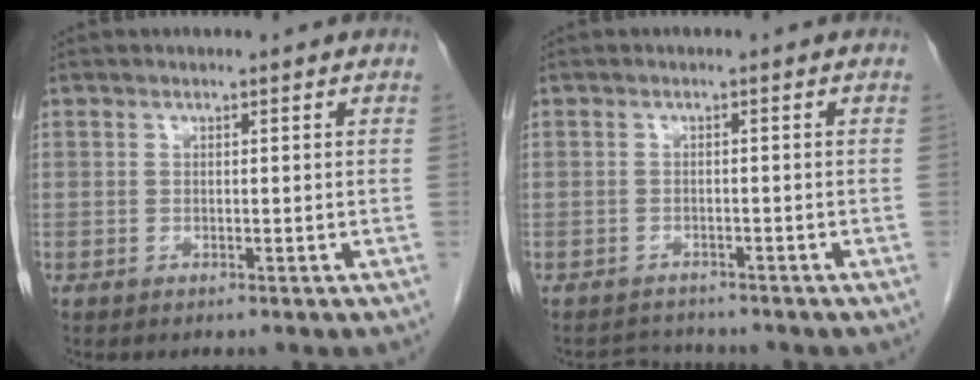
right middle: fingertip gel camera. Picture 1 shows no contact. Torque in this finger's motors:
{"motor_torque": [-0.60, -0.44, -0.10, -0.05]}